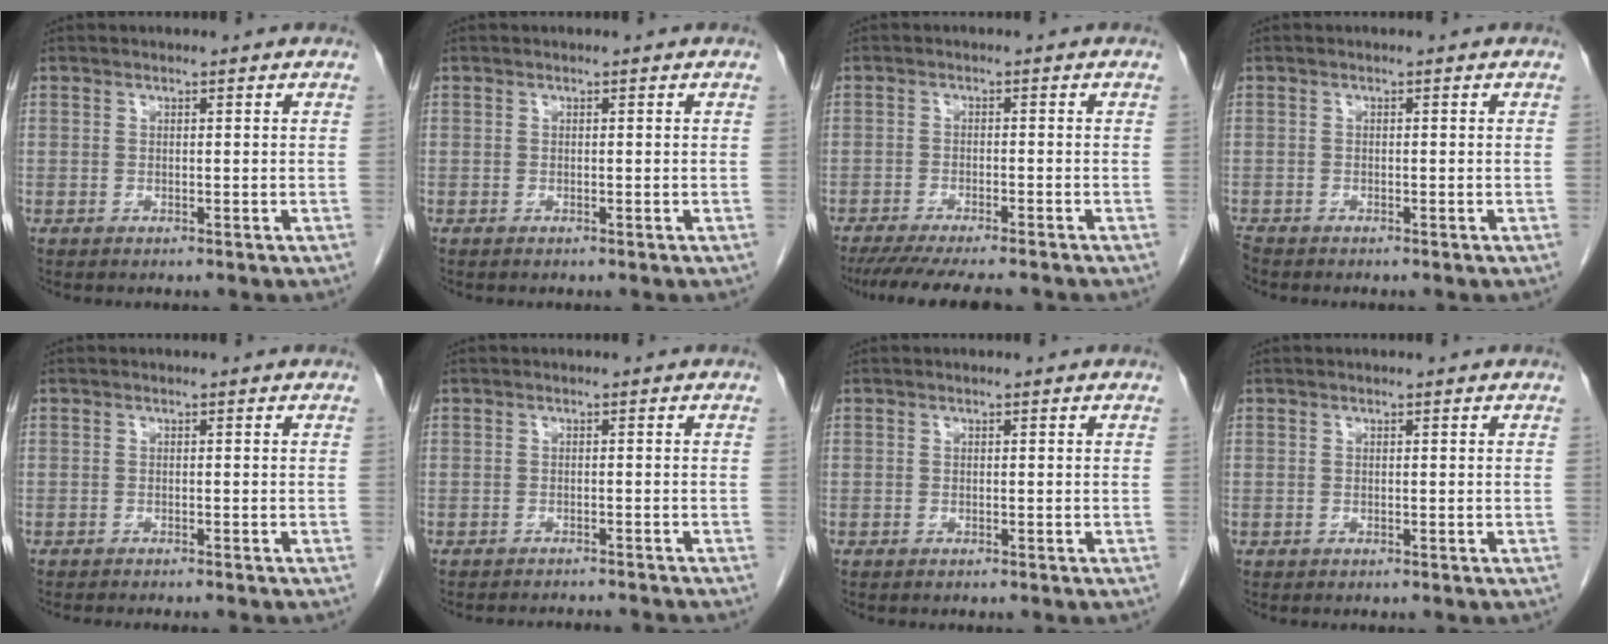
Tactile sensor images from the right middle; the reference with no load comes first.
{"total": 0.0}
{"total": 11.5, "force": [-9.9, 1.0, 5.7], "torque": [-0.078, -0.025, -0.141]}
{"total": 1.2, "force": [-1.1, 0.3, 0.2], "torque": [-0.010, -0.004, -0.021]}
{"total": 4.6, "force": [-4.1, 0.1, 2.1], "torque": [-0.018, -0.004, -0.054]}
{"total": 6.7, "force": [-6.5, 0.4, 1.5], "torque": [-0.016, -0.002, -0.078]}
{"total": 0.0}
{"total": 0.0}